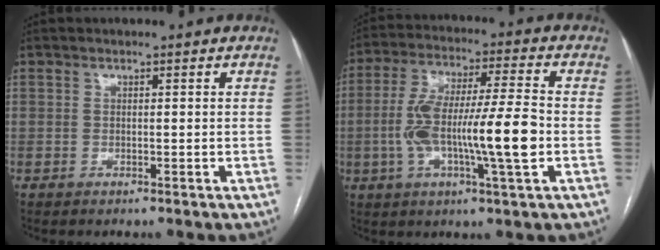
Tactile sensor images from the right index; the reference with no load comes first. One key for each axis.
{"total": 15.0, "fx": -2.6, "fy": 1.2, "fz": 14.8, "tx": -0.276, "ty": 0.008, "tz": -0.049}